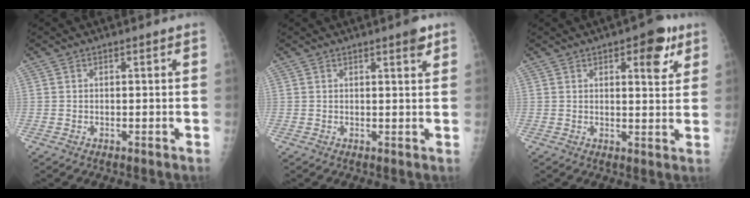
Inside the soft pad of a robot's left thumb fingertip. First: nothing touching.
{"total": 2.5, "force": [1.6, 0.5, 1.8], "torque": [-0.021, -0.008, 0.018]}
{"total": 7.7, "force": [3.8, 3.2, 5.8], "torque": [-0.051, -0.014, 0.043]}